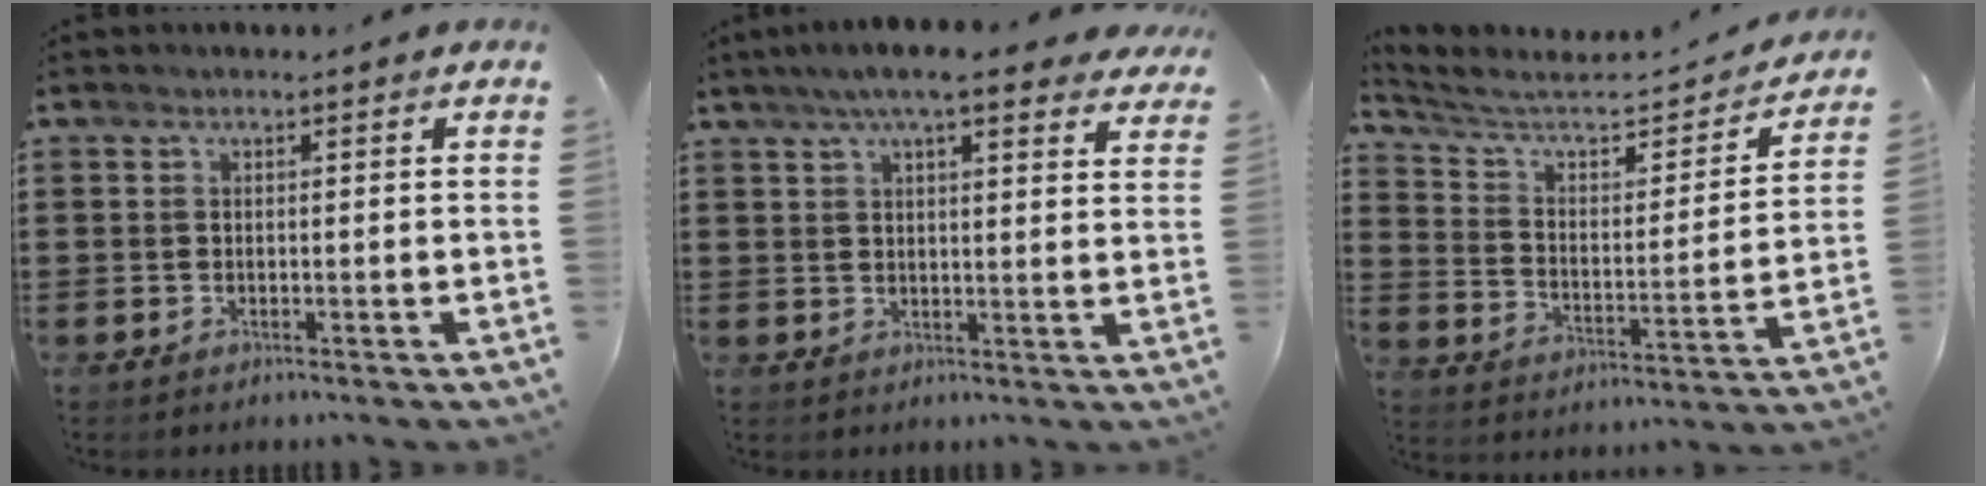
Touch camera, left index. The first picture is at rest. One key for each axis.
{"total": 7.5, "fx": 6.0, "fy": 0.8, "fz": 4.6, "tx": -0.095, "ty": -0.008, "tz": 0.106}
{"total": 5.0, "fx": 4.2, "fy": 1.6, "fz": 2.3, "tx": -0.071, "ty": -0.031, "tz": 0.062}